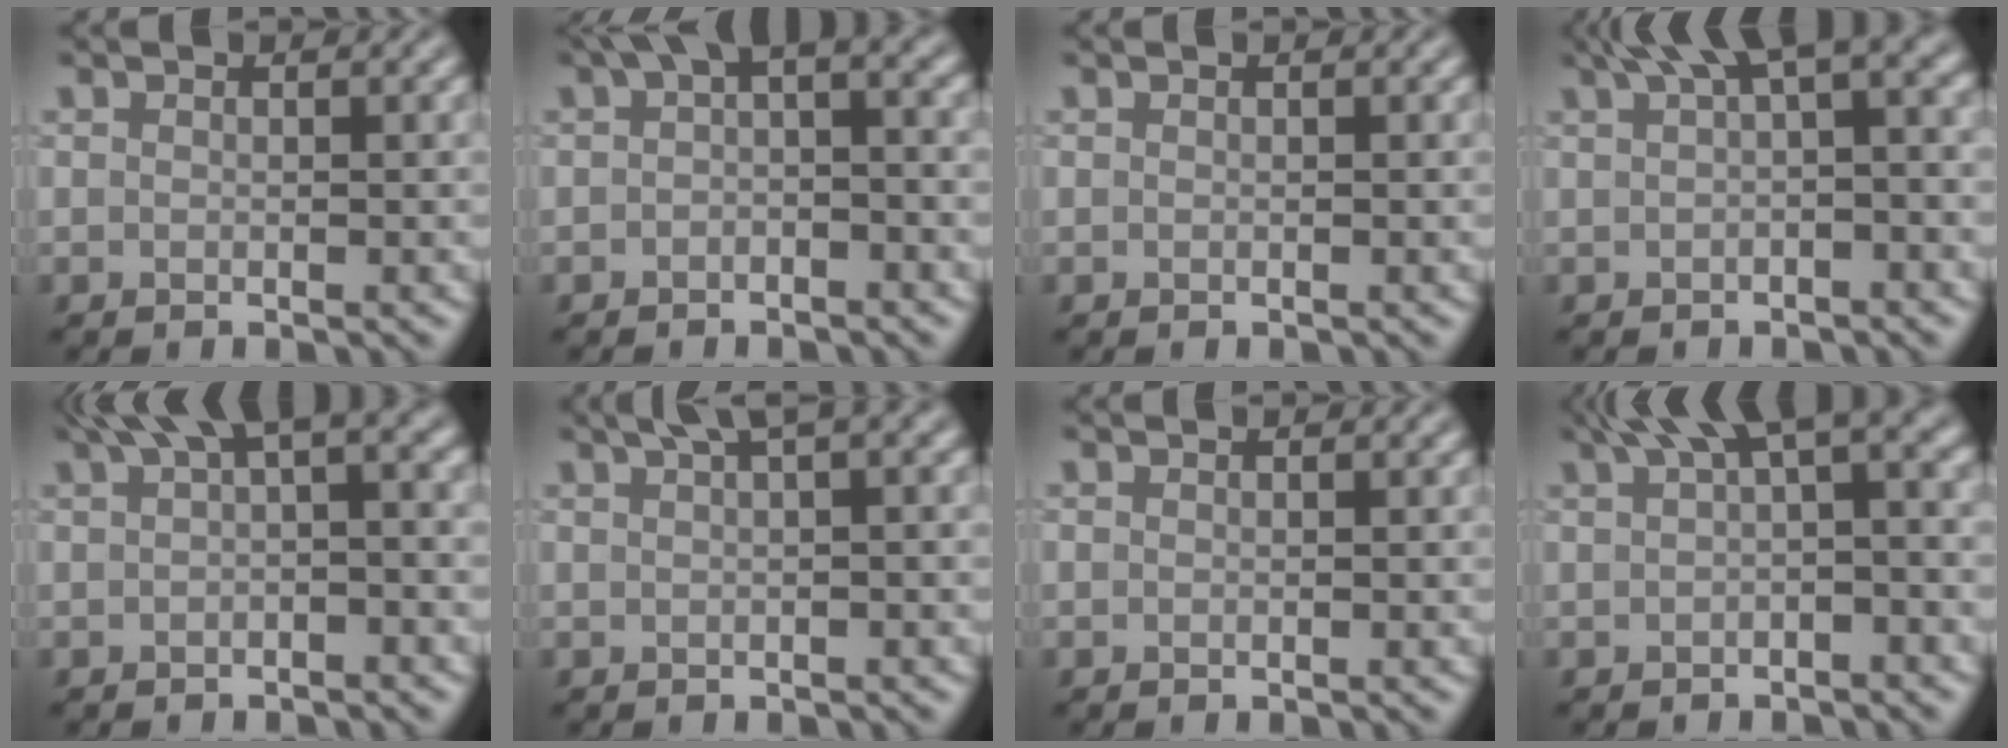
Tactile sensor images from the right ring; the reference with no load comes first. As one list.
[{"total": 3.2, "force": [0.5, 1.5, 2.8], "torque": [-0.038, 0.017, -0.004]}, {"total": 0.0}, {"total": 4.2, "force": [1.8, 1.1, 3.7], "torque": [-0.041, 0.015, 0.021]}, {"total": 4.2, "force": [1.6, 1.4, 3.6], "torque": [-0.040, 0.016, 0.016]}, {"total": 2.5, "force": [1.4, 0.1, 2.1], "torque": [-0.025, 0.011, 0.021]}, {"total": 0.0}, {"total": 4.7, "force": [1.9, 1.3, 4.1], "torque": [-0.043, 0.017, 0.021]}]